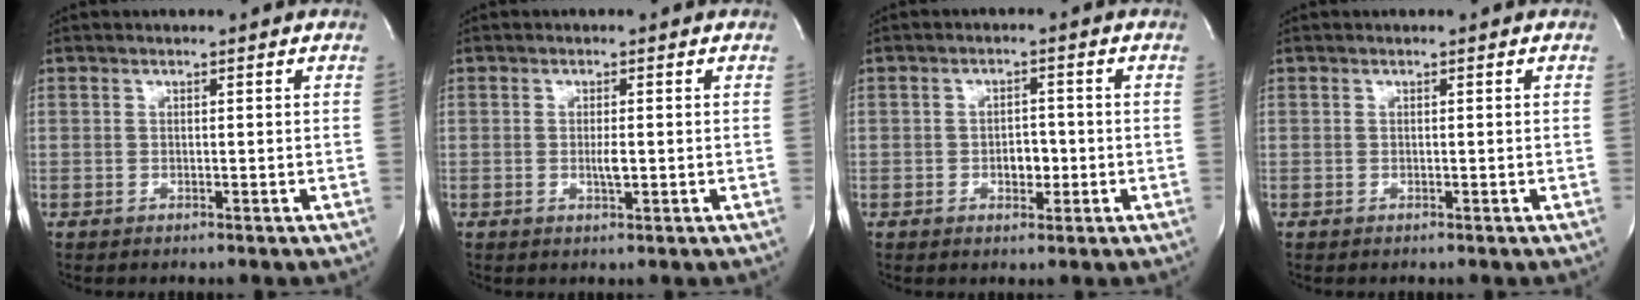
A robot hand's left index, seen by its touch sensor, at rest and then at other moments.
{"total": 1.5, "force": [-0.4, 0.3, 1.4], "torque": [-0.032, -0.005, -0.004]}
{"total": 3.0, "force": [-0.9, 1.8, 2.3], "torque": [-0.033, 0.002, -0.009]}
{"total": 0.0}